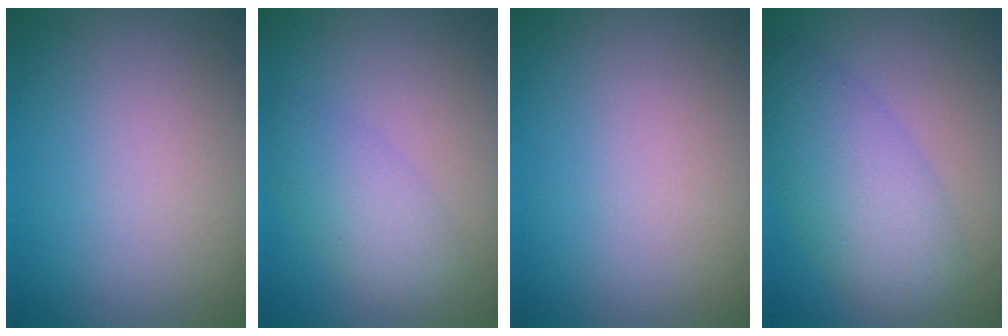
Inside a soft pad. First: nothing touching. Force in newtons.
{"total": 1.9, "press": 1.9, "slide": 0.2}
{"total": 0.0}
{"total": 5.9, "press": 5.9, "slide": 0.1}